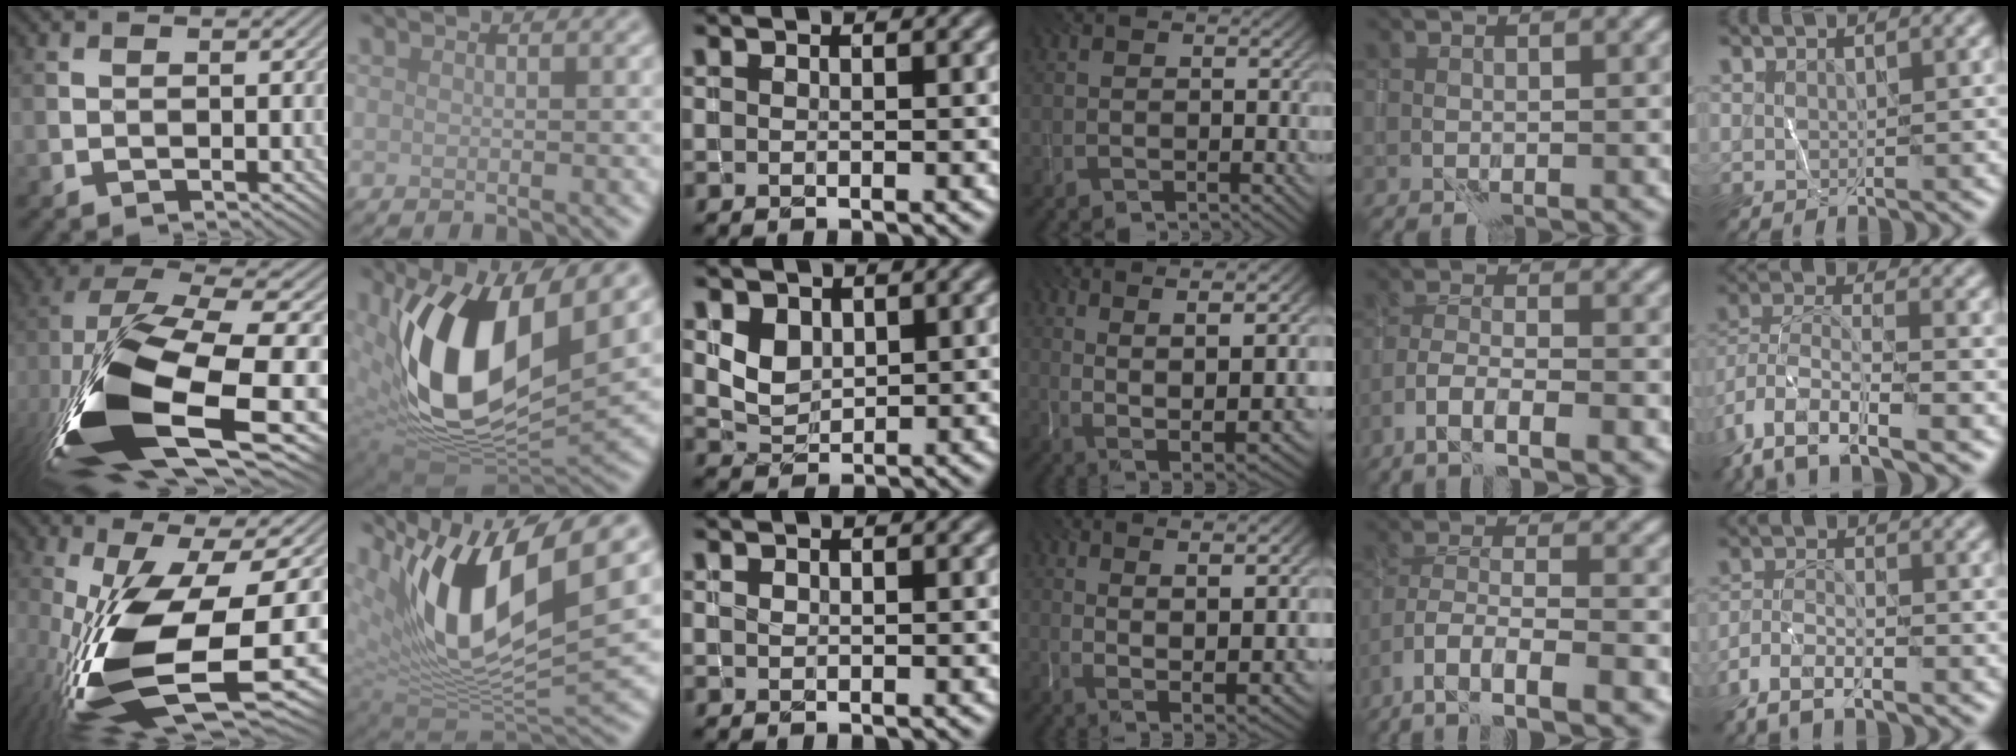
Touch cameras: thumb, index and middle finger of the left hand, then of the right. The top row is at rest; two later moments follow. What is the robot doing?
{"motion": "wrap", "object": "yarn"}